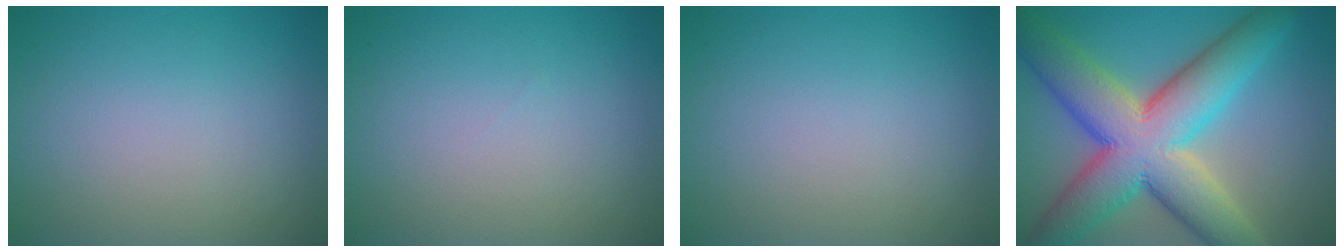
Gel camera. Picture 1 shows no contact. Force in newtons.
{"total": 0.0}
{"total": 0.0}
{"total": 13.3, "press": 13.3, "slide": 0.6}